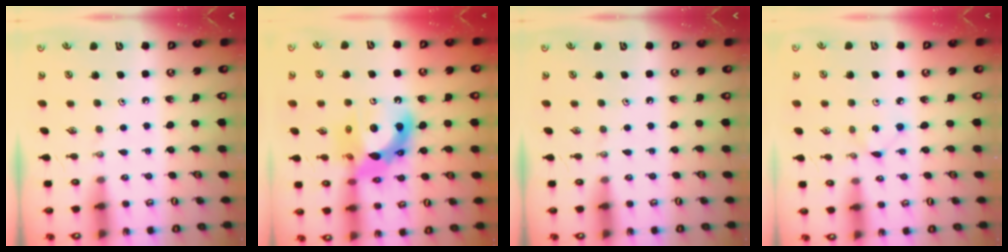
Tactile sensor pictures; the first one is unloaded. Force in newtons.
{"total": 14.3, "press": 14.1, "slide": 2.1}
{"total": 0.0}
{"total": 2.7, "press": 2.7, "slide": 0.3}